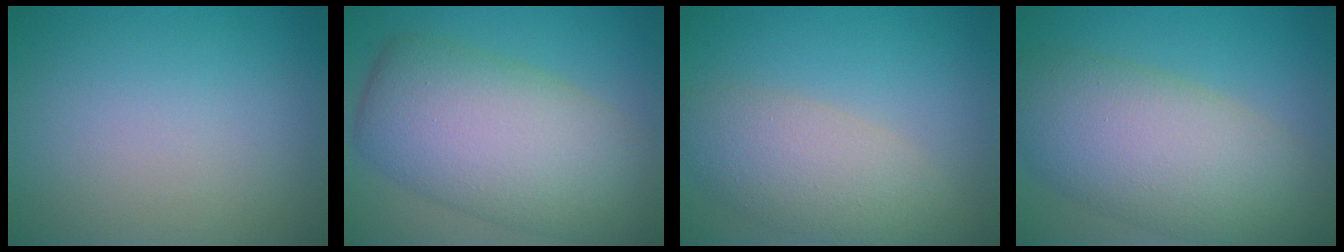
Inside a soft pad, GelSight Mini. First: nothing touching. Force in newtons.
{"total": 10.7, "press": 10.7, "slide": 0.2}
{"total": 5.2, "press": 5.2, "slide": 0.5}
{"total": 8.8, "press": 8.8, "slide": 0.6}